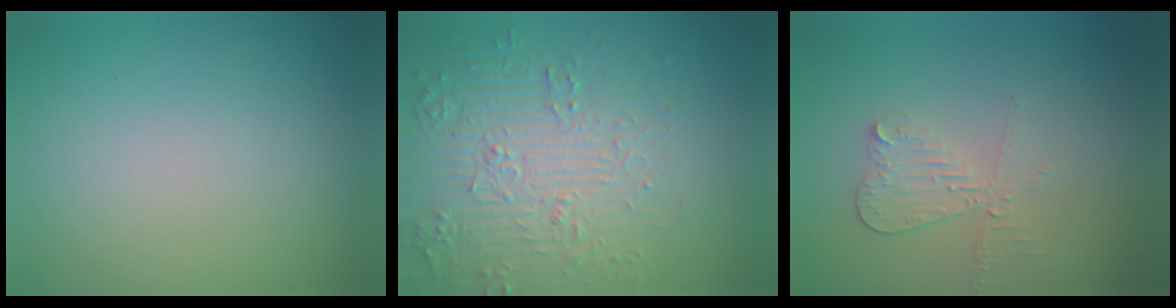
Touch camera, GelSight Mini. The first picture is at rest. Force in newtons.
{"total": 5.0, "press": 4.8, "slide": 1.3}
{"total": 2.3, "press": 2.1, "slide": 0.8}